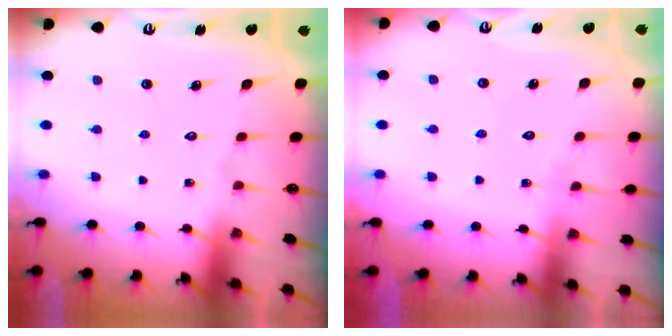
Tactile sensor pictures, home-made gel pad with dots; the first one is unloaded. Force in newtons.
{"total": 4.3, "press": 4.3, "slide": 0.4}